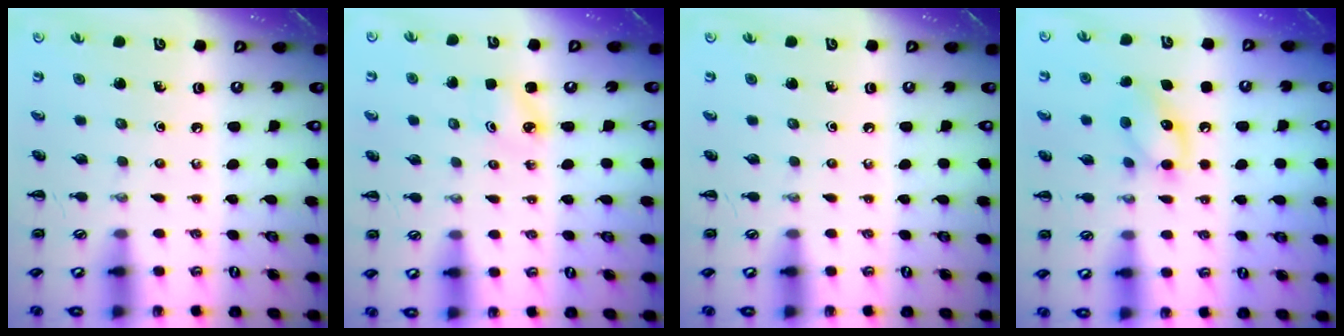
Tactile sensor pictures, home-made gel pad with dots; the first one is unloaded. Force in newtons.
{"total": 1.9, "press": 1.8, "slide": 0.5}
{"total": 0.0}
{"total": 11.3, "press": 11.2, "slide": 1.0}